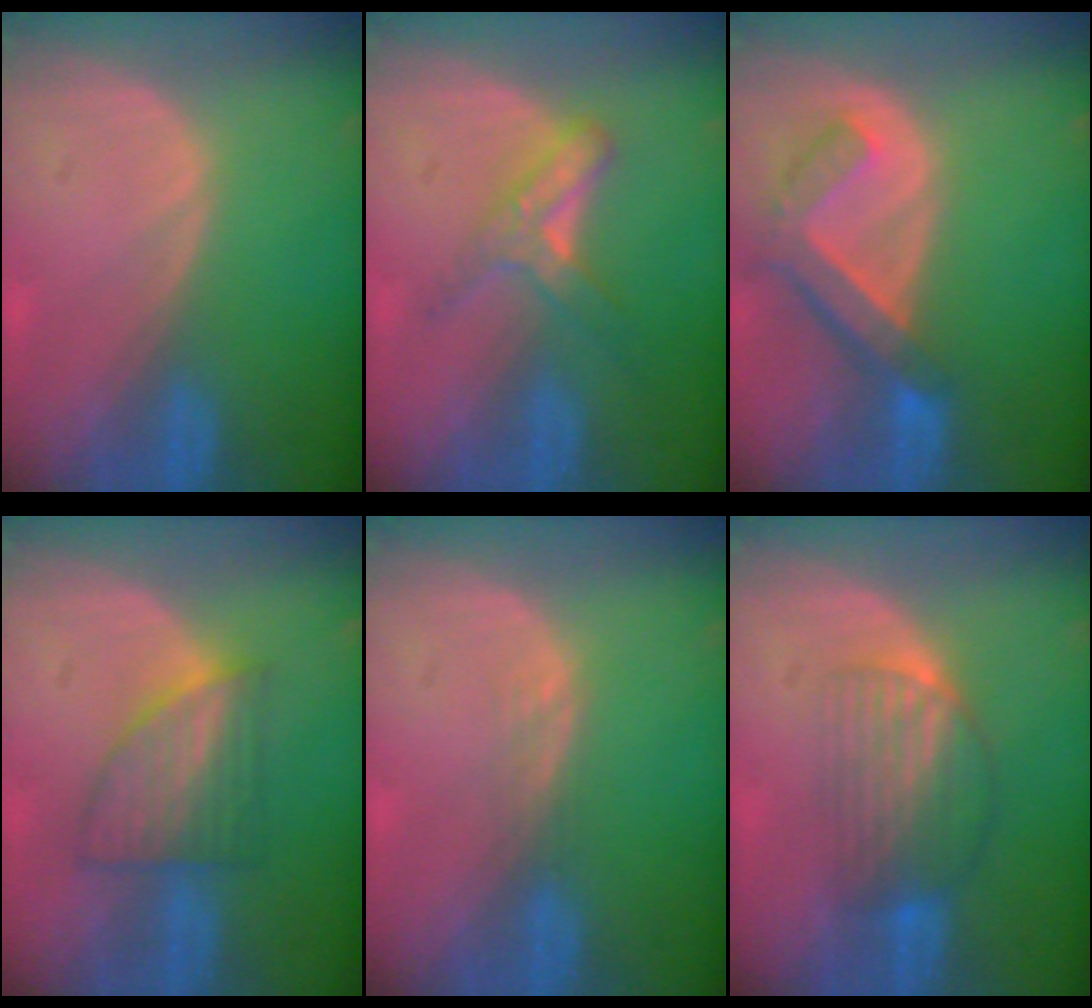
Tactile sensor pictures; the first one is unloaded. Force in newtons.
{"total": 5.7, "press": 5.0, "slide": 2.9}
{"total": 7.4, "press": 6.4, "slide": 3.6}
{"total": 6.2, "press": 6.0, "slide": 1.5}
{"total": 1.1, "press": 1.1, "slide": 0.1}
{"total": 6.9, "press": 6.1, "slide": 3.2}